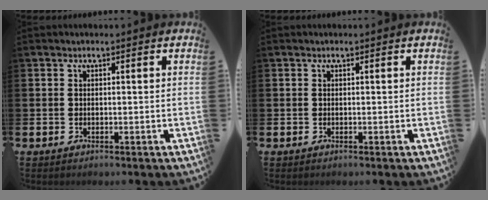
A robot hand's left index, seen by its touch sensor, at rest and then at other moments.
{"total": 0.0}